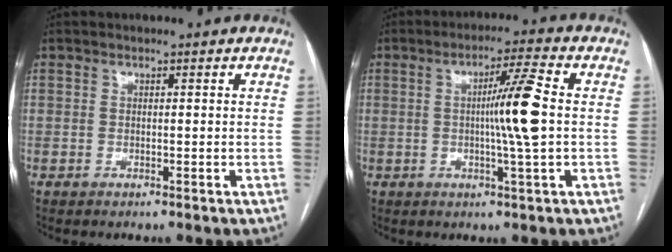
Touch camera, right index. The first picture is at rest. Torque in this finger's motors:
{"motor_torque": [0.25, -0.06, 0.25, 0.12]}